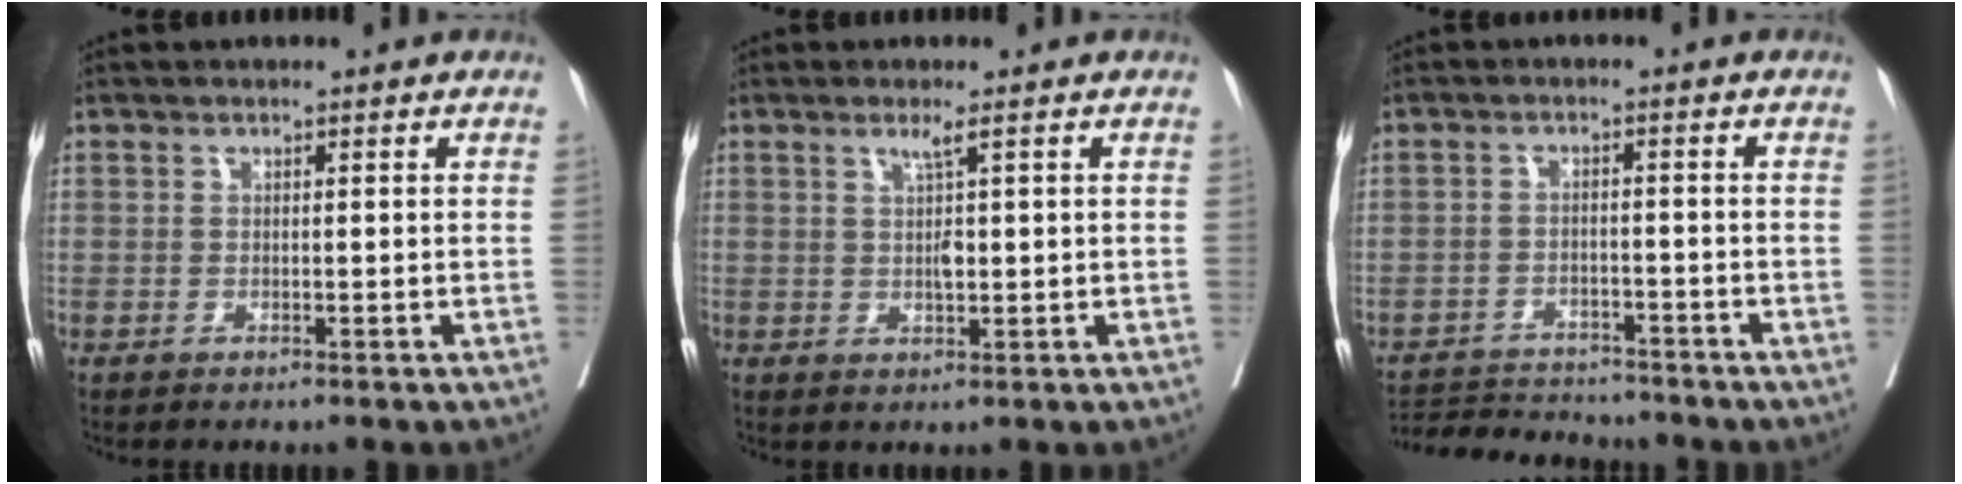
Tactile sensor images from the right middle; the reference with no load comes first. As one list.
[{"total": 2.4, "force": [0.9, 0.0, 2.2], "torque": [-0.043, -0.004, 0.018]}, {"total": 8.9, "force": [-8.6, 1.5, 1.4], "torque": [-0.025, 0.002, -0.132]}]